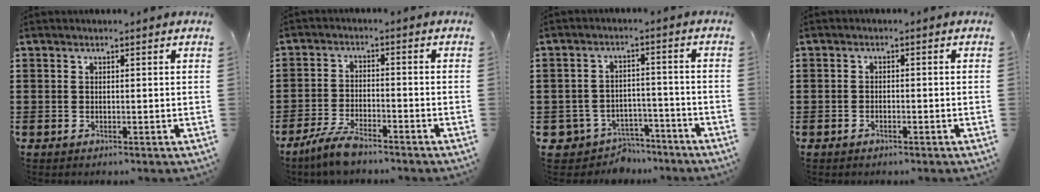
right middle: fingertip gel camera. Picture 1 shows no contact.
{"total": 5.3, "force": [-4.5, 1.2, 2.5], "torque": [-0.068, -0.004, -0.091]}
{"total": 5.1, "force": [-4.5, 2.3, 0.7], "torque": [-0.032, 0.011, -0.095]}
{"total": 1.2, "force": [-1.1, 0.5, 0.4], "torque": [-0.010, 0.000, -0.021]}